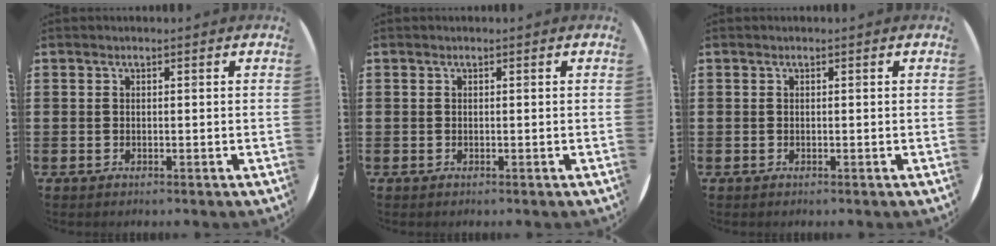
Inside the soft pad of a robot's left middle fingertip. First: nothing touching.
{"total": 0.0}
{"total": 0.0}